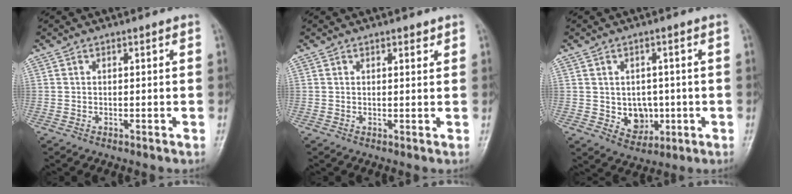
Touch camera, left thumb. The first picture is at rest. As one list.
[{"total": 1.4, "force": [1.0, 0.6, 0.8], "torque": [-0.006, -0.005, 0.014]}, {"total": 6.2, "force": [-0.6, 5.1, 3.4], "torque": [-0.016, 0.000, 0.005]}]